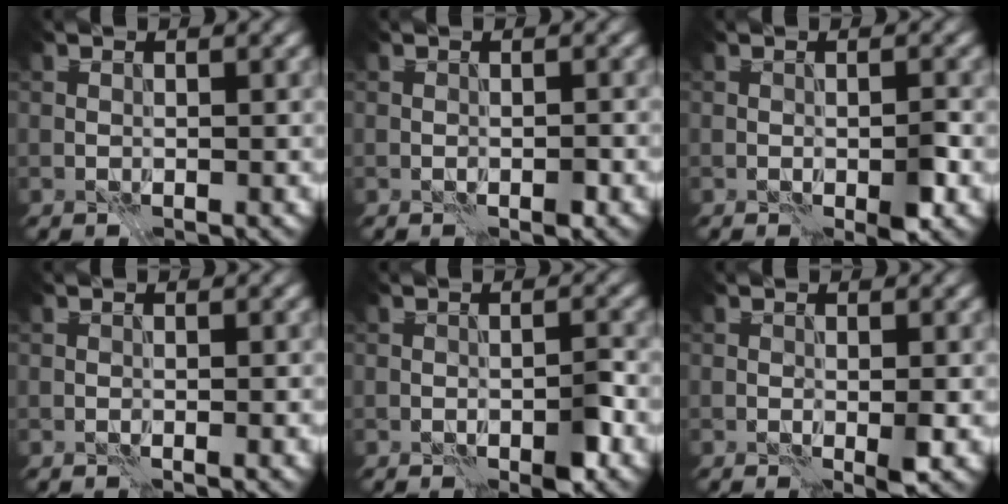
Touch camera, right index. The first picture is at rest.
{"total": 1.0, "force": [-0.7, 0.3, 0.7], "torque": [-0.011, -0.006, -0.010]}
{"total": 2.4, "force": [-1.1, 0.8, 2.0], "torque": [-0.036, -0.005, -0.017]}
{"total": 0.6, "force": [-0.3, 0.1, 0.6], "torque": [-0.009, -0.001, -0.003]}
{"total": 2.7, "force": [-1.3, 1.0, 2.1], "torque": [-0.034, -0.004, -0.021]}
{"total": 1.4, "force": [-0.3, 0.2, 1.3], "torque": [-0.024, -0.003, -0.005]}